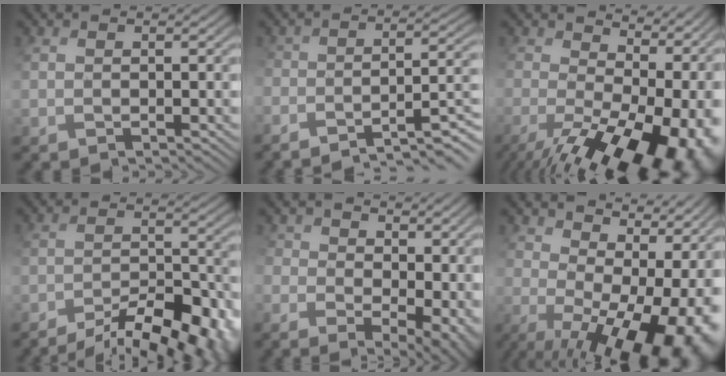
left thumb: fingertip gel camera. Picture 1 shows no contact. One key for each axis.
{"total": 7.8, "fx": -6.2, "fy": 1.8, "fz": 4.4, "tx": -0.068, "ty": -0.001, "tz": -0.096}
{"total": 18.1, "fx": -3.5, "fy": 10.7, "fz": 14.2, "tx": -0.194, "ty": -0.031, "tz": -0.017}
{"total": 12.7, "fx": -10.1, "fy": 4.1, "fz": 6.6, "tx": -0.110, "ty": -0.022, "tz": -0.141}
{"total": 11.1, "fx": -0.3, "fy": 7.6, "fz": 8.1, "tx": -0.171, "ty": -0.041, "tz": 0.023}
{"total": 17.8, "fx": 0.2, "fy": 10.6, "fz": 14.3, "tx": -0.158, "ty": -0.023, "tz": 0.048}